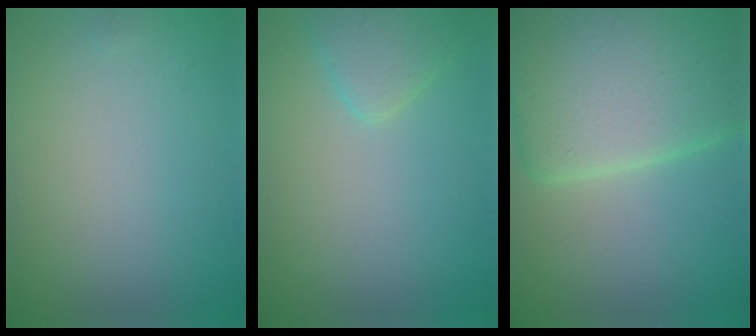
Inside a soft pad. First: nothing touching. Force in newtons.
{"total": 2.2, "press": 2.2, "slide": 0.2}
{"total": 11.0, "press": 11.0, "slide": 0.3}